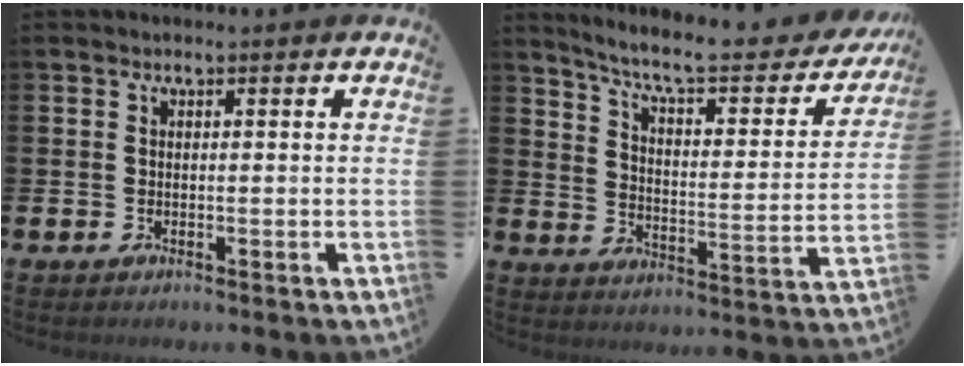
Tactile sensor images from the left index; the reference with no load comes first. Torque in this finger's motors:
{"motor_torque": [0.95, -1.19, 0.52, 0.17]}